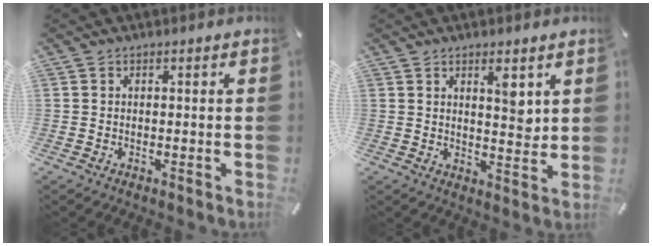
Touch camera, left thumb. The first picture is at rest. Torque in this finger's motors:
{"motor_torque": [0.84, 0.79, 0.49, -0.53, 0.15]}